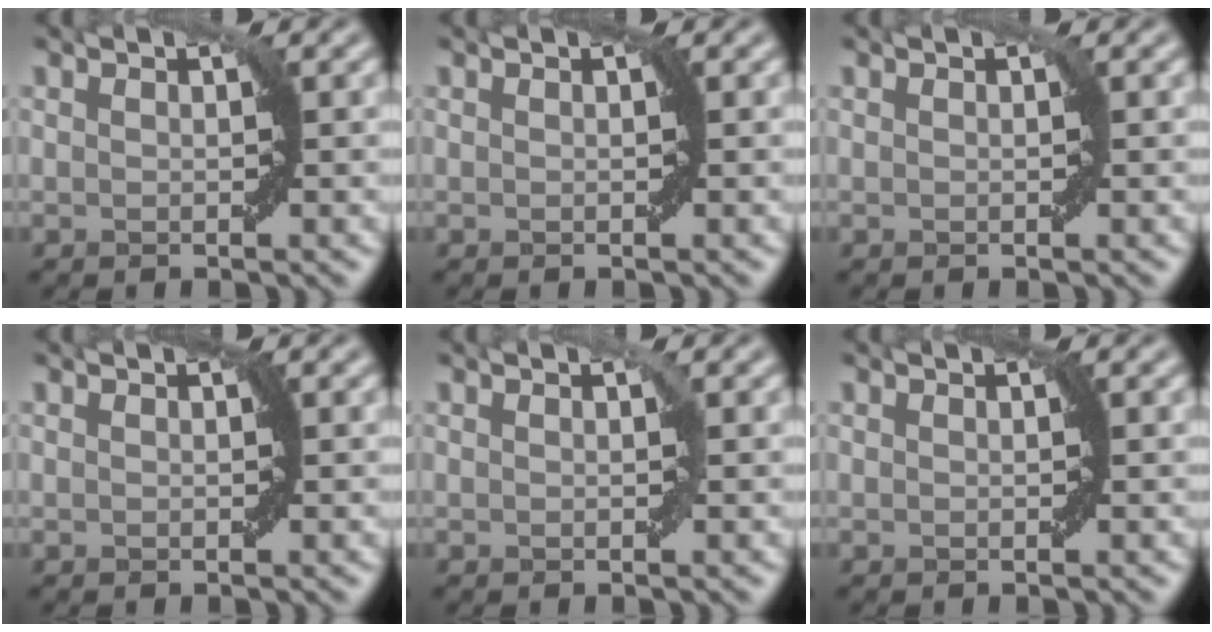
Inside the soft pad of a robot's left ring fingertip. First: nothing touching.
{"total": 0.0}
{"total": 0.0}
{"total": 0.0}
{"total": 0.0}
{"total": 0.0}